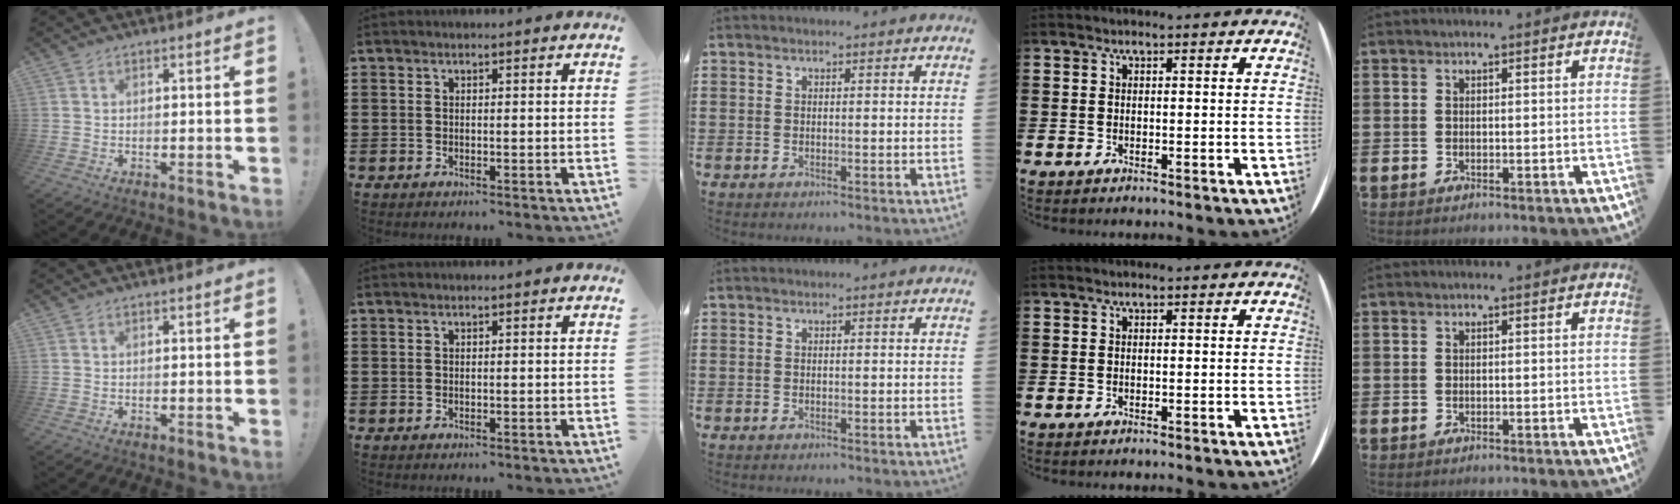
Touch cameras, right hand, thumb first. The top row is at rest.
{}